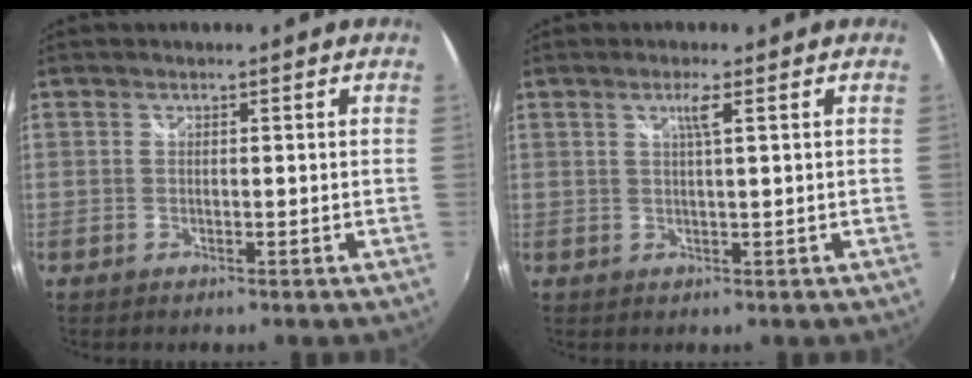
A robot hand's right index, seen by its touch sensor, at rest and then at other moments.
{"total": 2.1, "force": [0.9, -0.4, 1.9], "torque": [-0.036, -0.002, 0.016]}